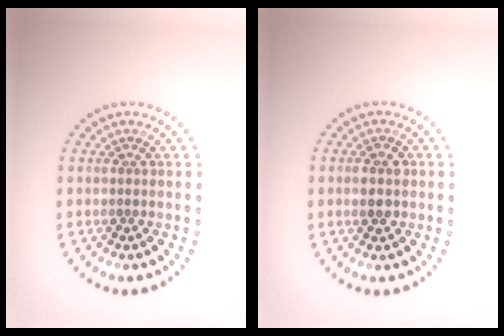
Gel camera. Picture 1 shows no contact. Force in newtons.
{"total": 2.4, "press": 2.4, "slide": 0.2}